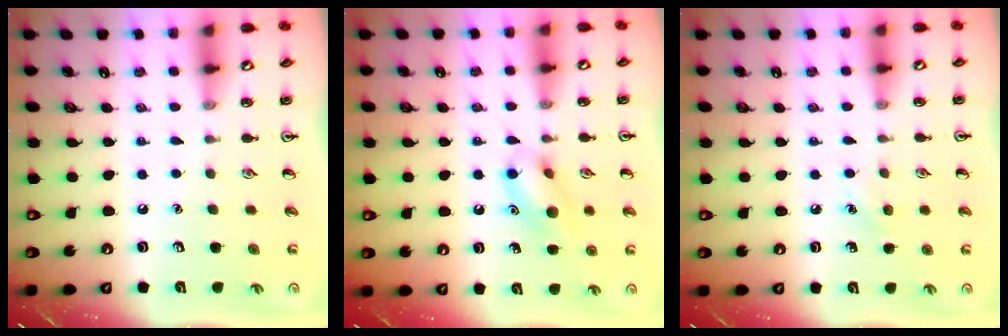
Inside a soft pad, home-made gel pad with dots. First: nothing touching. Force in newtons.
{"total": 11.3, "press": 11.2, "slide": 1.9}
{"total": 5.3, "press": 5.0, "slide": 1.6}